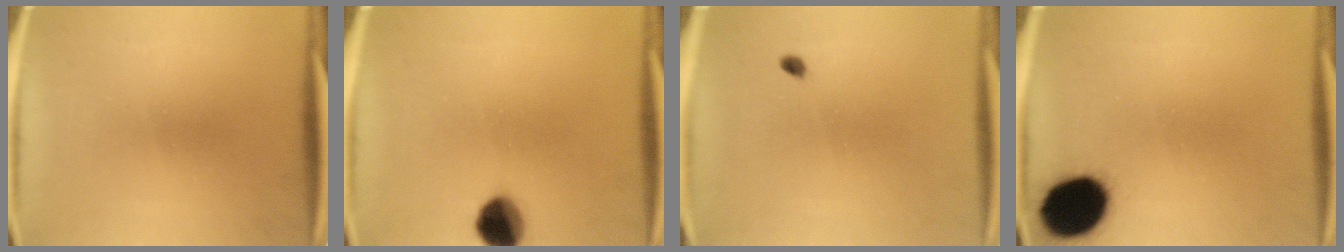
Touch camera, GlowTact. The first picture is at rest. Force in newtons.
{"total": 8.4}
{"total": 1.6}
{"total": 16.8}